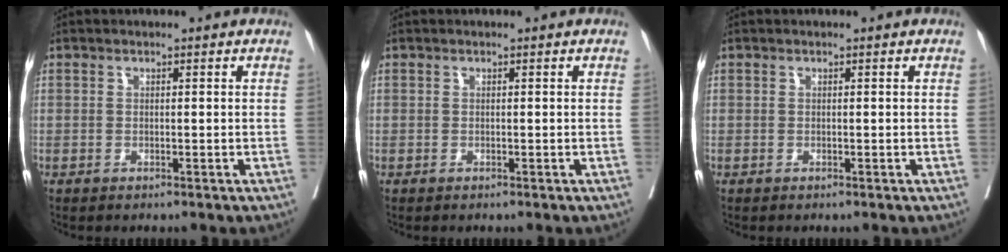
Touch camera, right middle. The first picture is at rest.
{"total": 0.0}
{"total": 0.0}